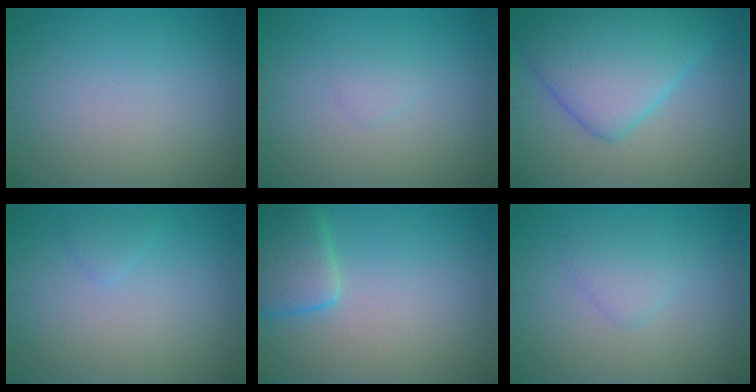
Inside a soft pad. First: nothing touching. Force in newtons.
{"total": 0.7, "press": 0.7, "slide": 0.1}
{"total": 8.3, "press": 8.3, "slide": 0.2}
{"total": 0.7, "press": 0.7, "slide": 0.0}
{"total": 4.1, "press": 4.1, "slide": 0.4}
{"total": 1.9, "press": 1.8, "slide": 0.1}